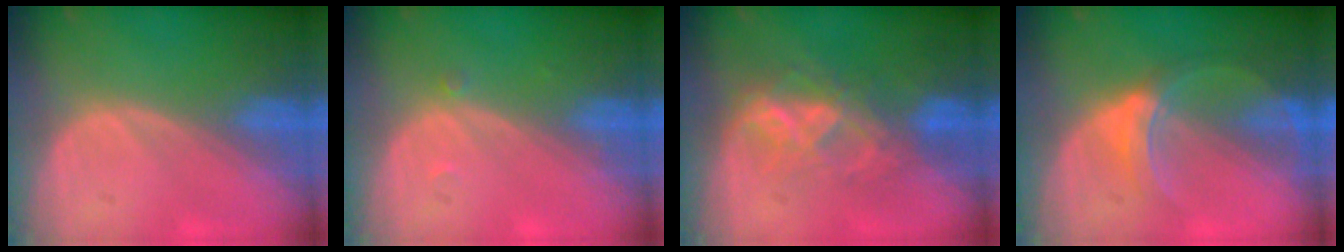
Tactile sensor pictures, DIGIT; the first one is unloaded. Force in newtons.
{"total": 0.7, "press": 0.7, "slide": 0.1}
{"total": 6.5, "press": 6.4, "slide": 1.1}
{"total": 6.0, "press": 5.6, "slide": 2.0}